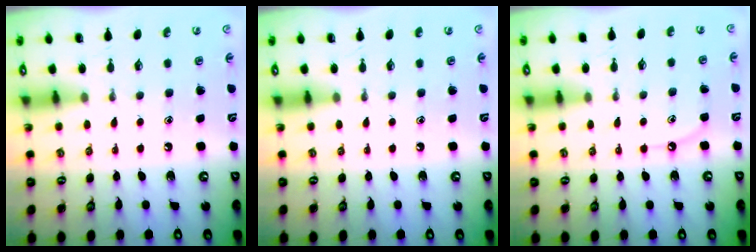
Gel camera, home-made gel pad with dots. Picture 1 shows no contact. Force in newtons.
{"total": 0.0}
{"total": 4.6, "press": 4.6, "slide": 0.4}